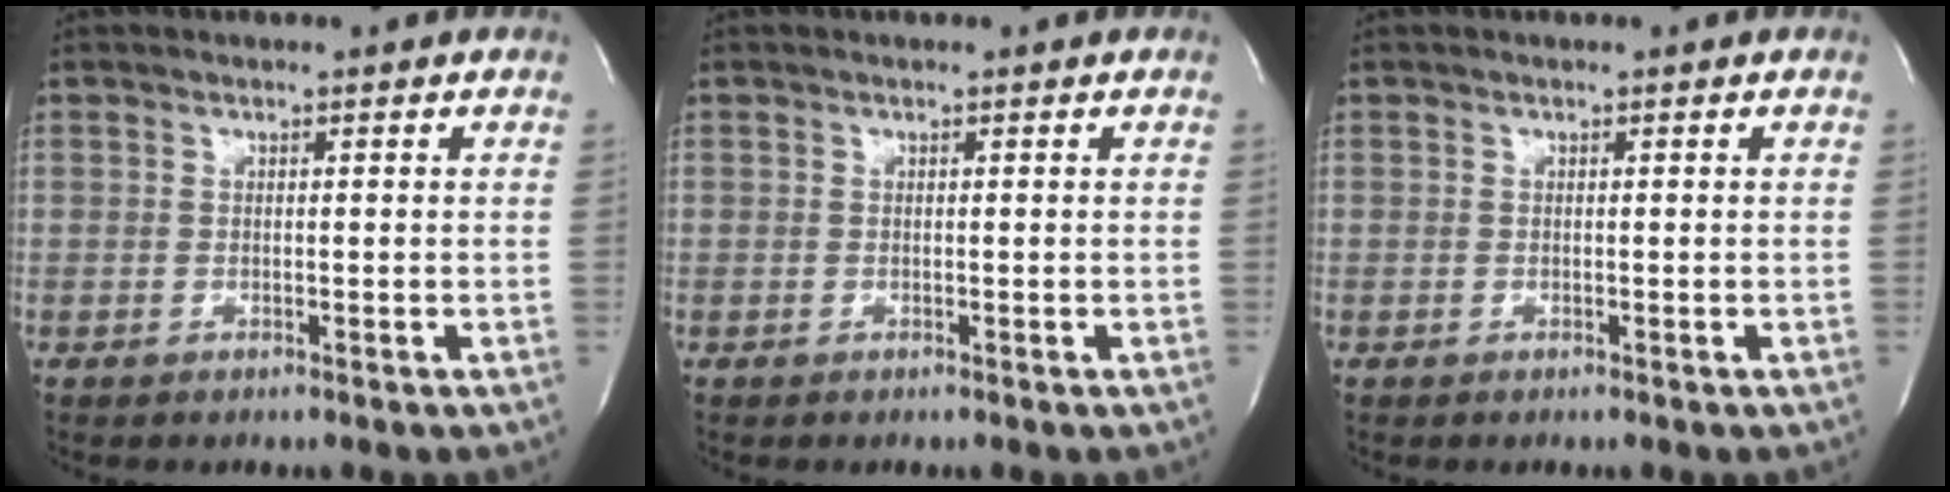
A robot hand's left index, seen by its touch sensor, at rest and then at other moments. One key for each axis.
{"total": 0.0}
{"total": 0.0}